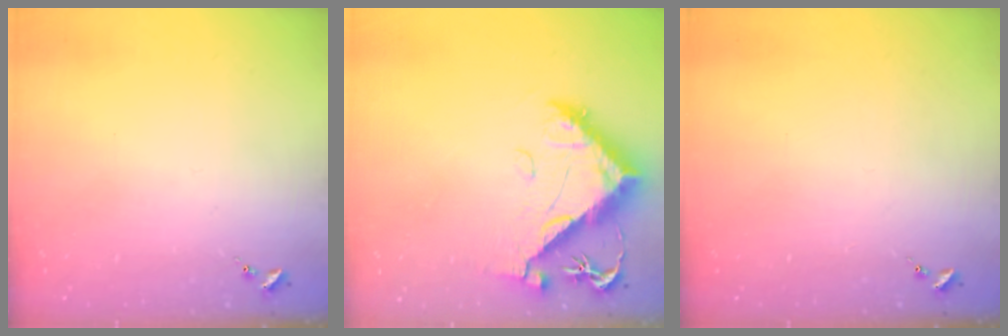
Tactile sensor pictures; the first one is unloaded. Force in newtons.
{"total": 12.3, "press": 12.2, "slide": 1.5}
{"total": 0.0}